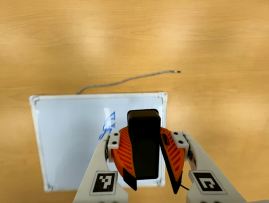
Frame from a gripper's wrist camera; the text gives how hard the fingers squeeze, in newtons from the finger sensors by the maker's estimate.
{"total": 10.4, "left": 10.6, "right": 10.3}